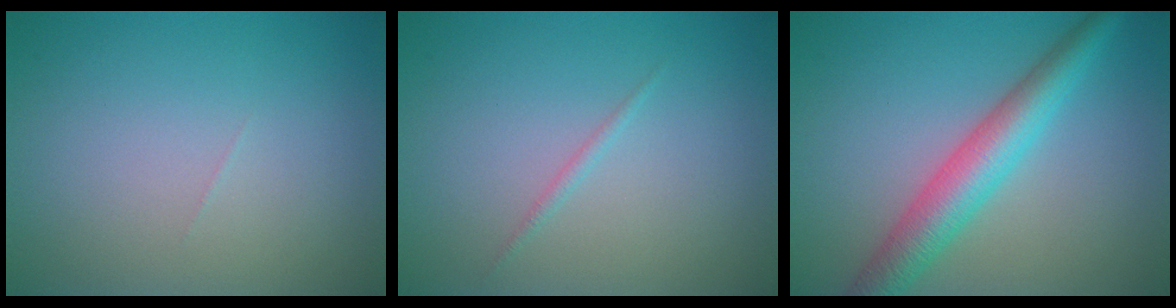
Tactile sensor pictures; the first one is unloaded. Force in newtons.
{"total": 0.6, "press": 0.6, "slide": 0.0}
{"total": 5.3, "press": 5.3, "slide": 0.1}